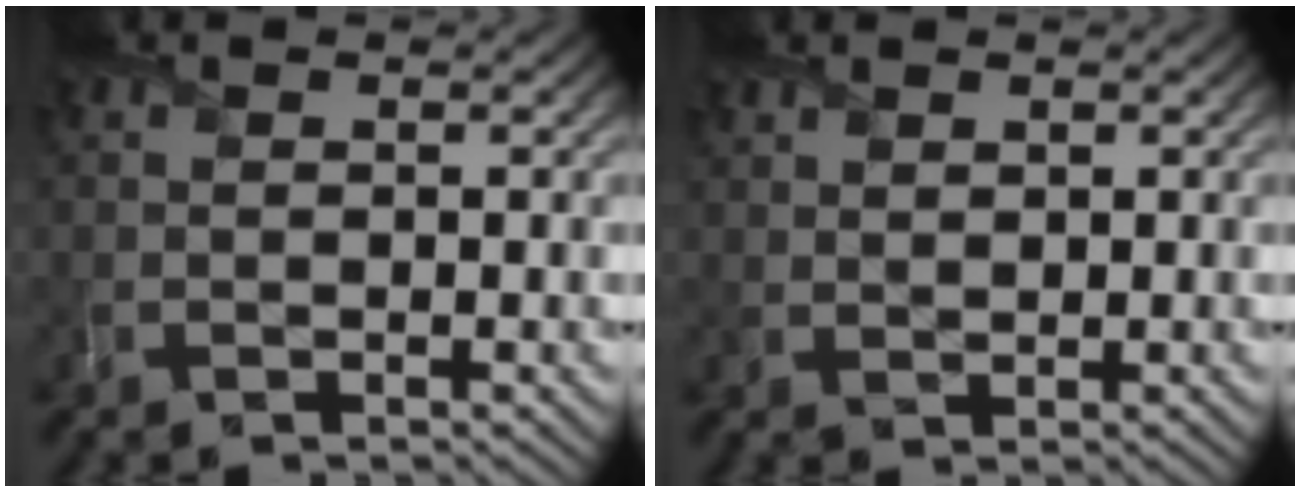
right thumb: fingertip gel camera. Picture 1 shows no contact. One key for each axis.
{"total": 1.3, "fx": 1.1, "fy": 0.6, "fz": 0.2, "tx": -0.009, "ty": 0.000, "tz": 0.026}